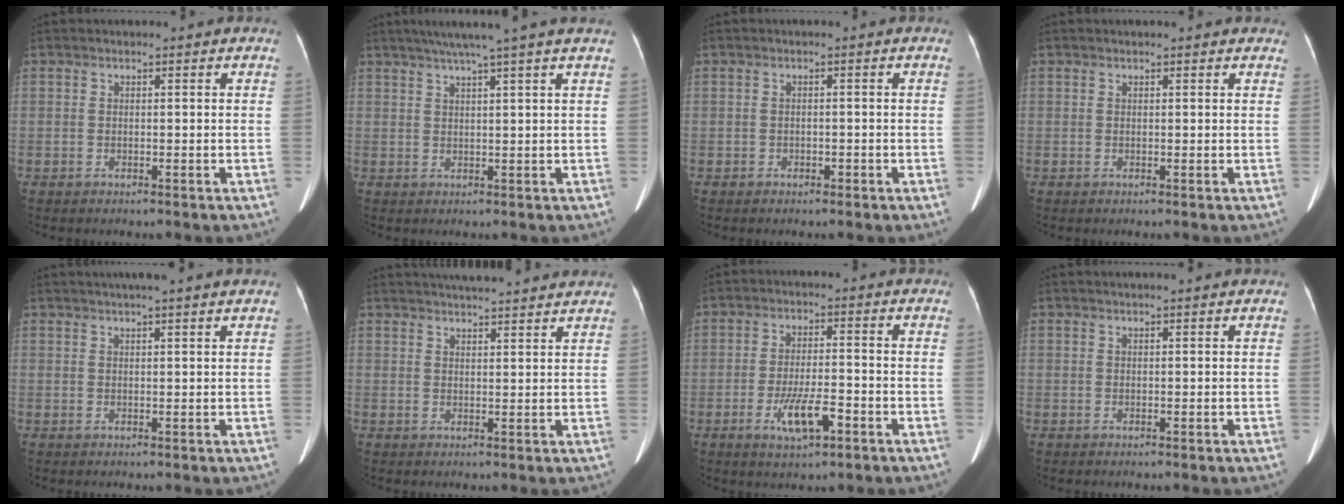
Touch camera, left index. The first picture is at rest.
{"total": 7.7, "force": [5.9, -1.8, 4.7], "torque": [-0.066, 0.020, 0.078]}
{"total": 0.8, "force": [-0.6, 0.5, 0.2], "torque": [-0.008, 0.001, -0.009]}
{"total": 3.6, "force": [3.1, 1.0, 1.5], "torque": [-0.016, 0.017, 0.025]}
{"total": 5.1, "force": [4.1, -0.7, 2.9], "torque": [-0.042, 0.022, 0.055]}
{"total": 11.0, "force": [10.1, 0.7, 4.2], "torque": [-0.066, 0.023, 0.128]}
{"total": 6.5, "force": [-3.0, 1.6, 5.5], "torque": [-0.108, -0.007, -0.050]}
{"total": 1.5, "force": [1.3, -0.2, 0.8], "torque": [-0.010, 0.016, 0.023]}